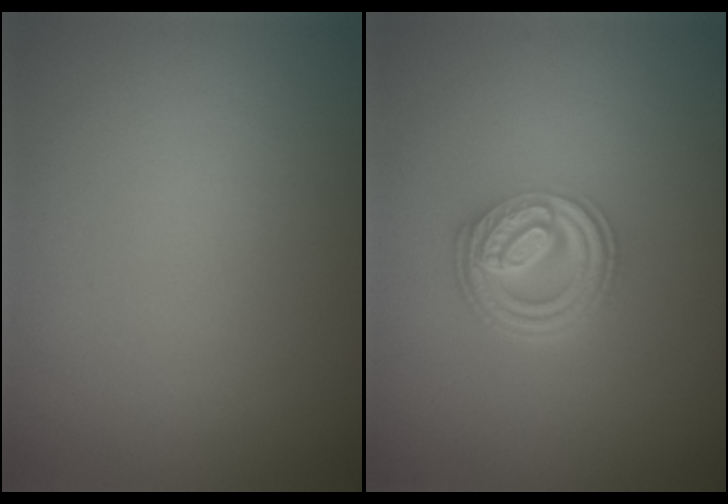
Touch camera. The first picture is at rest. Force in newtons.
{"total": 4.9, "press": 3.6, "slide": 3.3}